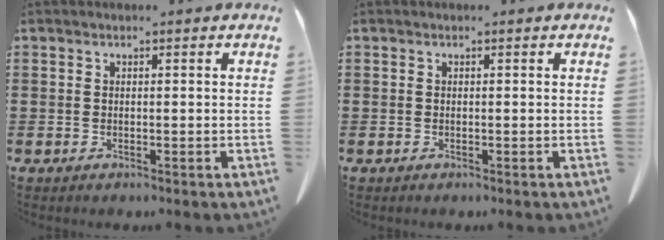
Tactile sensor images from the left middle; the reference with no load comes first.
{"total": 0.0}